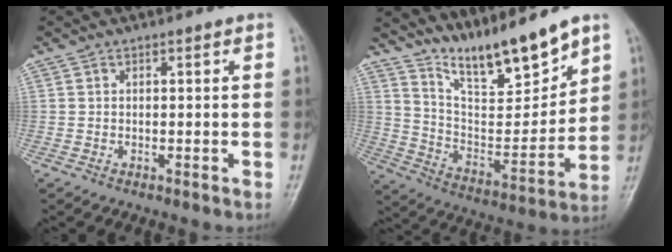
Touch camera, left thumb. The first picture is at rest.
{"total": 14.6, "force": [12.0, 2.7, 7.9], "torque": [-0.101, -0.079, 0.224]}